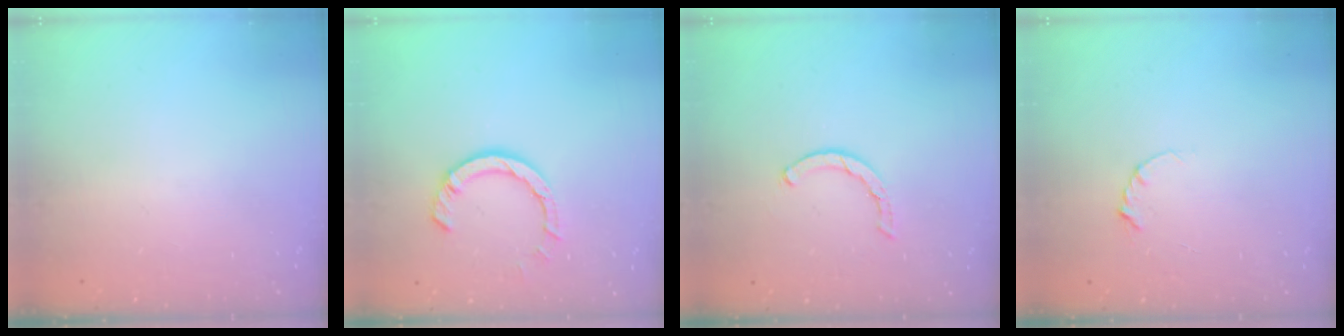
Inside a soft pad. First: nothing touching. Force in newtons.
{"total": 7.8, "press": 7.7, "slide": 1.2}
{"total": 2.0, "press": 2.0, "slide": 0.2}
{"total": 2.9, "press": 2.9, "slide": 0.3}